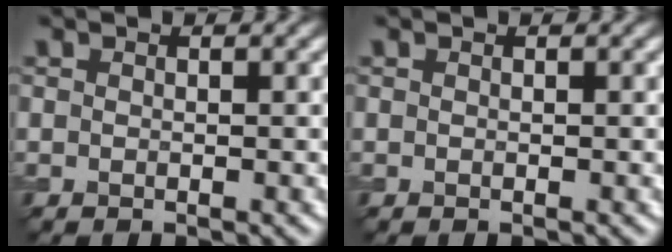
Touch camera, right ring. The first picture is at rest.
{"total": 0.0}